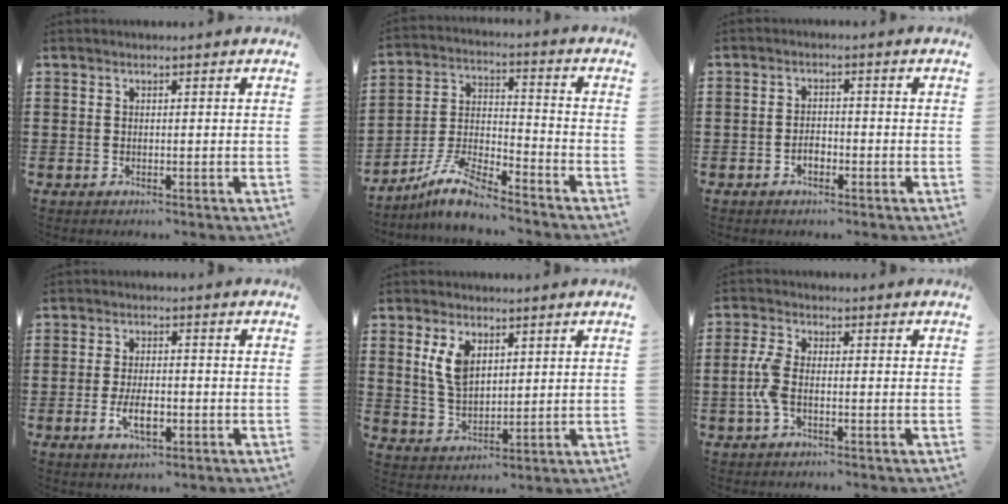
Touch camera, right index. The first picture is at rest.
{"total": 8.5, "force": [-7.4, 1.3, 4.0], "torque": [-0.092, 0.007, -0.147]}
{"total": 2.2, "force": [-1.1, 1.2, 1.5], "torque": [-0.031, 0.003, -0.022]}
{"total": 4.8, "force": [-1.5, 2.1, 4.0], "torque": [-0.074, -0.002, -0.032]}
{"total": 6.2, "force": [2.7, 3.4, 4.4], "torque": [-0.106, 0.005, 0.048]}
{"total": 4.6, "force": [-0.9, 2.1, 4.1], "torque": [-0.108, -0.007, -0.025]}